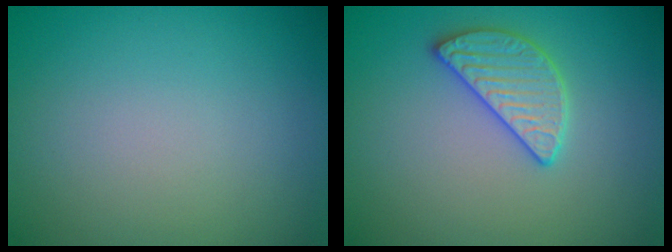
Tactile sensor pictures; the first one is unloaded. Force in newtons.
{"total": 2.7, "press": 2.7, "slide": 0.4}